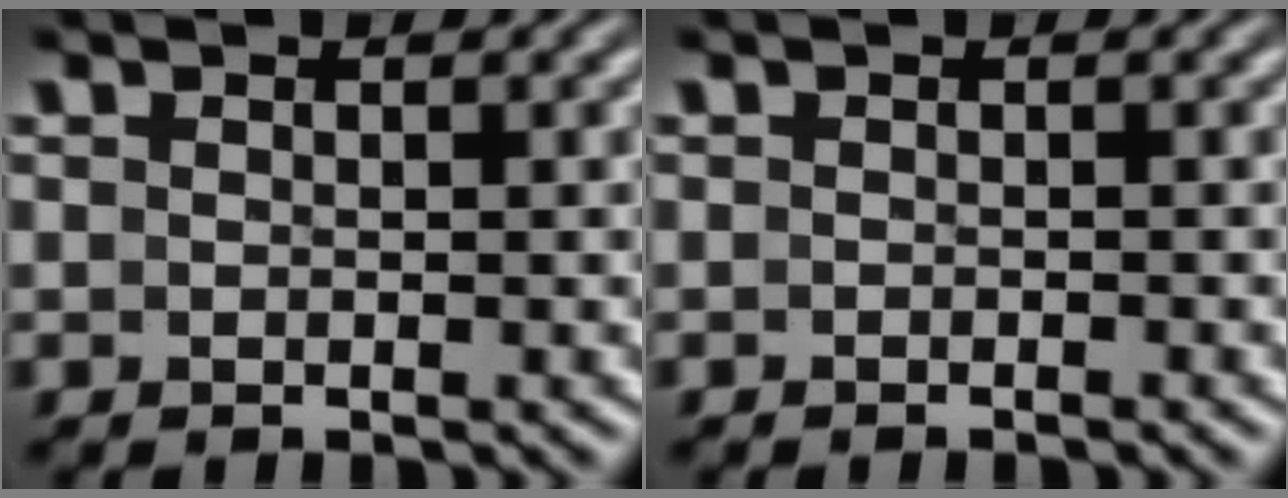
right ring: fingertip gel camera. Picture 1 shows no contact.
{"total": 0.7, "force": [-0.6, -0.3, 0.0], "torque": [-0.001, -0.002, -0.009]}